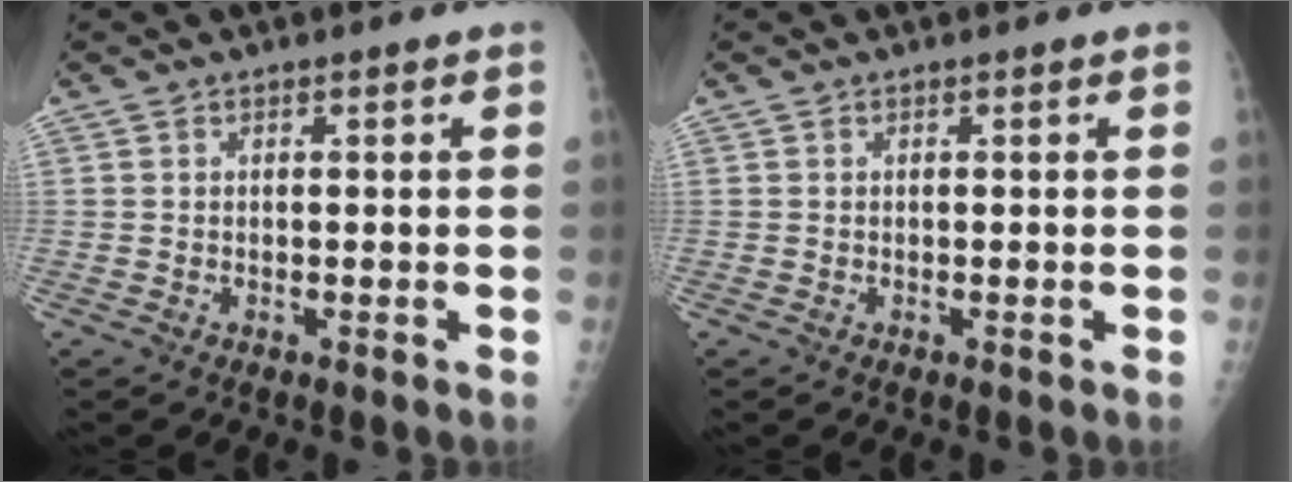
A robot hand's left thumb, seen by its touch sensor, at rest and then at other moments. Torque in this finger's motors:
{"motor_torque": [0.00, 0.00, -0.01, -0.01, 0.00]}